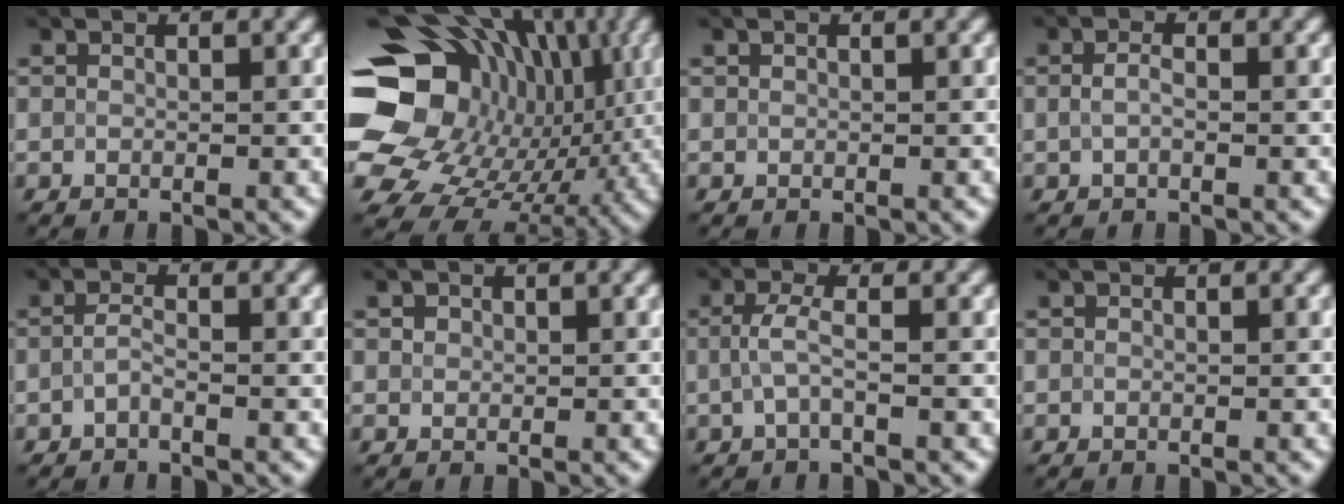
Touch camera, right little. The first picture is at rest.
{"total": 20.6, "force": [0.9, 17.1, 11.5], "torque": [-0.224, -0.028, 0.031]}
{"total": 0.0}
{"total": 1.2, "force": [-0.1, 0.6, 1.0], "torque": [-0.025, 0.002, -0.003]}
{"total": 1.1, "force": [-0.6, 0.2, 0.9], "torque": [-0.020, 0.000, -0.014]}
{"total": 0.7, "force": [0.3, 0.6, 0.2], "torque": [0.001, -0.002, 0.005]}
{"total": 1.8, "force": [-0.2, 0.4, 1.8], "torque": [-0.042, 0.001, -0.004]}
{"total": 0.0}